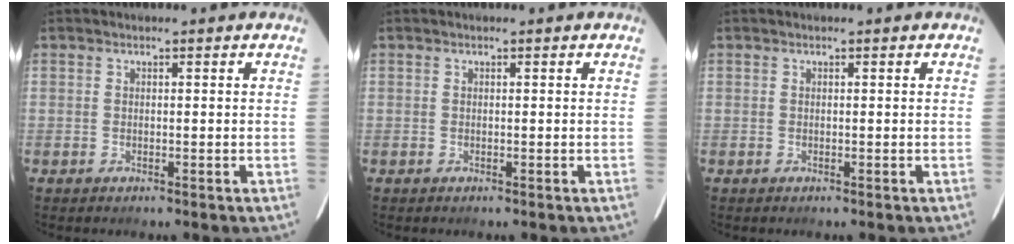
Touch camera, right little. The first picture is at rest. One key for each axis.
{"total": 0.0}
{"total": 0.0}